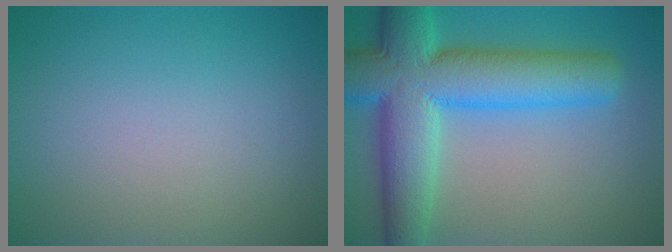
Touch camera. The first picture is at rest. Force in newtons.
{"total": 11.1, "press": 11.1, "slide": 0.4}